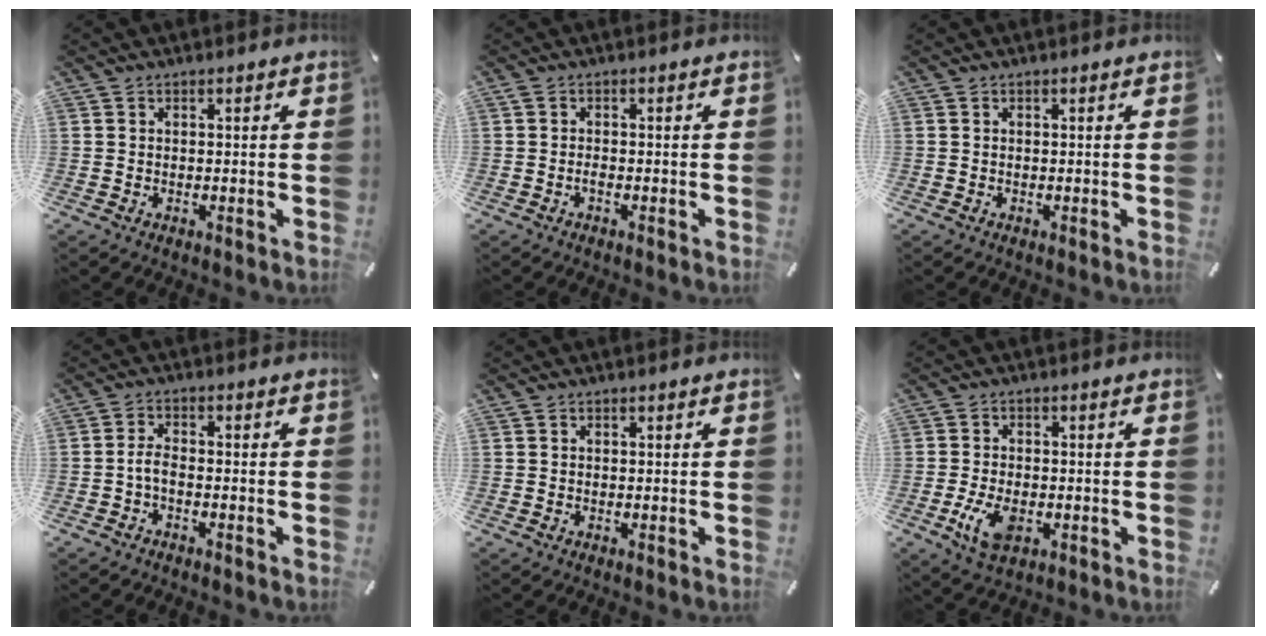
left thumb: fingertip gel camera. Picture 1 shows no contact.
{"total": 1.4, "force": [-0.5, 0.5, 1.2], "torque": [-0.023, 0.003, -0.011]}
{"total": 0.0}
{"total": 3.0, "force": [-1.5, 1.1, 2.5], "torque": [-0.057, 0.004, -0.031]}
{"total": 0.0}
{"total": 6.7, "force": [-2.1, 4.1, 4.9], "torque": [-0.119, 0.003, -0.042]}